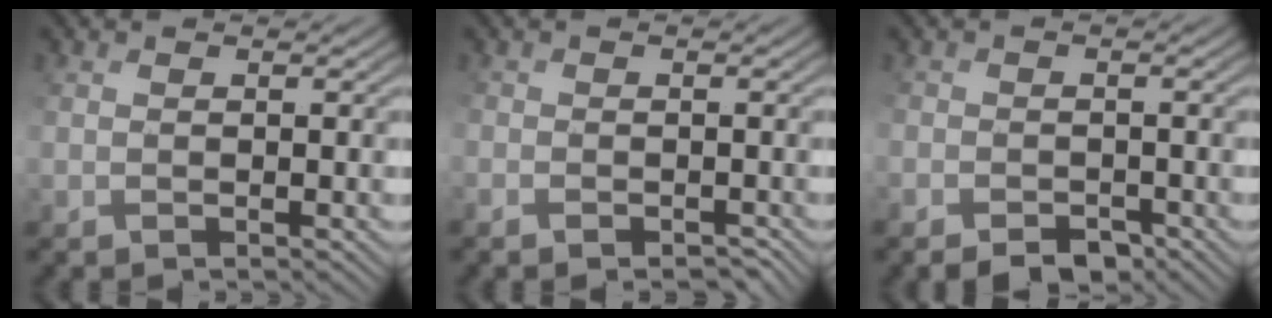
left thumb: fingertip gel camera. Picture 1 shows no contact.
{"total": 2.8, "force": [-2.1, 1.5, 1.1], "torque": [-0.019, -0.011, -0.033]}
{"total": 4.1, "force": [-2.9, 2.4, 1.6], "torque": [-0.028, -0.010, -0.052]}